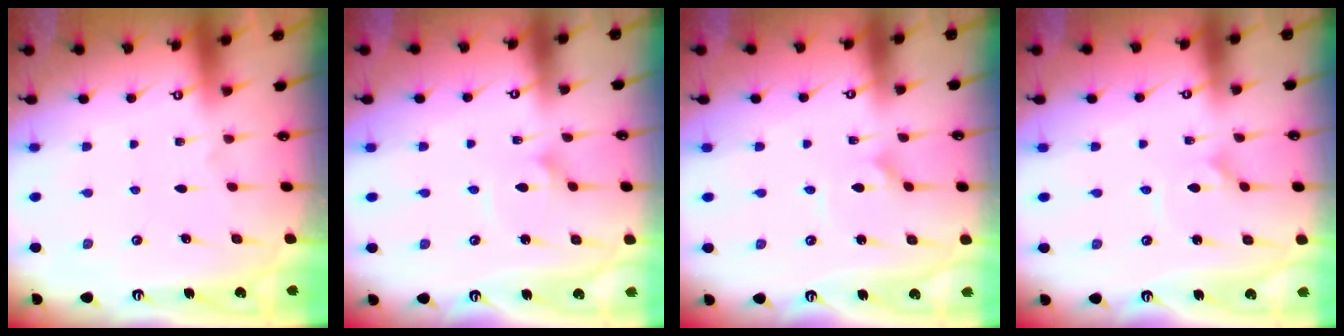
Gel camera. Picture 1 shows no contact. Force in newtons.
{"total": 1.5, "press": 1.5, "slide": 0.1}
{"total": 1.2, "press": 1.2, "slide": 0.1}
{"total": 1.4, "press": 1.4, "slide": 0.1}